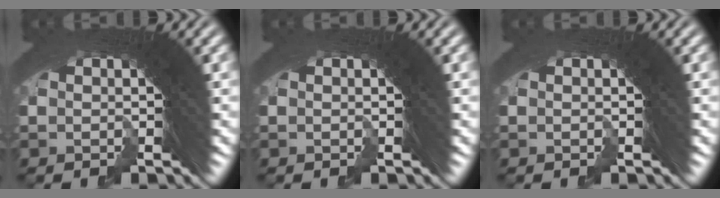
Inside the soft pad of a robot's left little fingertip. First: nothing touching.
{"total": 0.0}
{"total": 0.0}